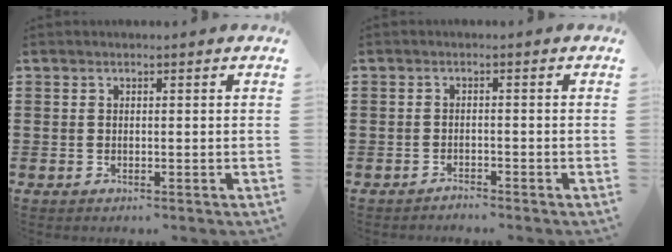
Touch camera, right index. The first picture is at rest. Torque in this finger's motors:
{"motor_torque": [-0.15, 0.56, -1.05, -0.20]}